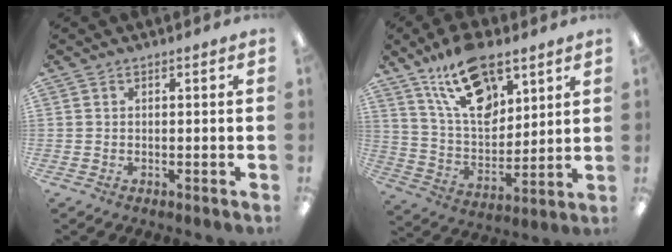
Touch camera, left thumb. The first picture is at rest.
{"total": 18.0, "force": [11.3, 9.0, 10.8], "torque": [-0.184, -0.047, 0.200]}